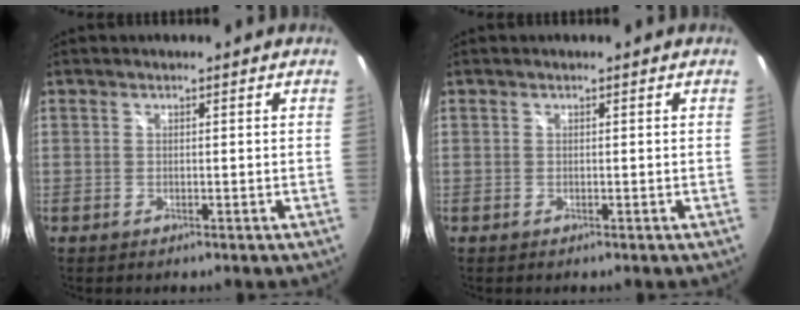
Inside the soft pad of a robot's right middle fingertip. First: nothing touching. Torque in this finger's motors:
{"motor_torque": [0.00, 0.00, 0.00, 0.00]}